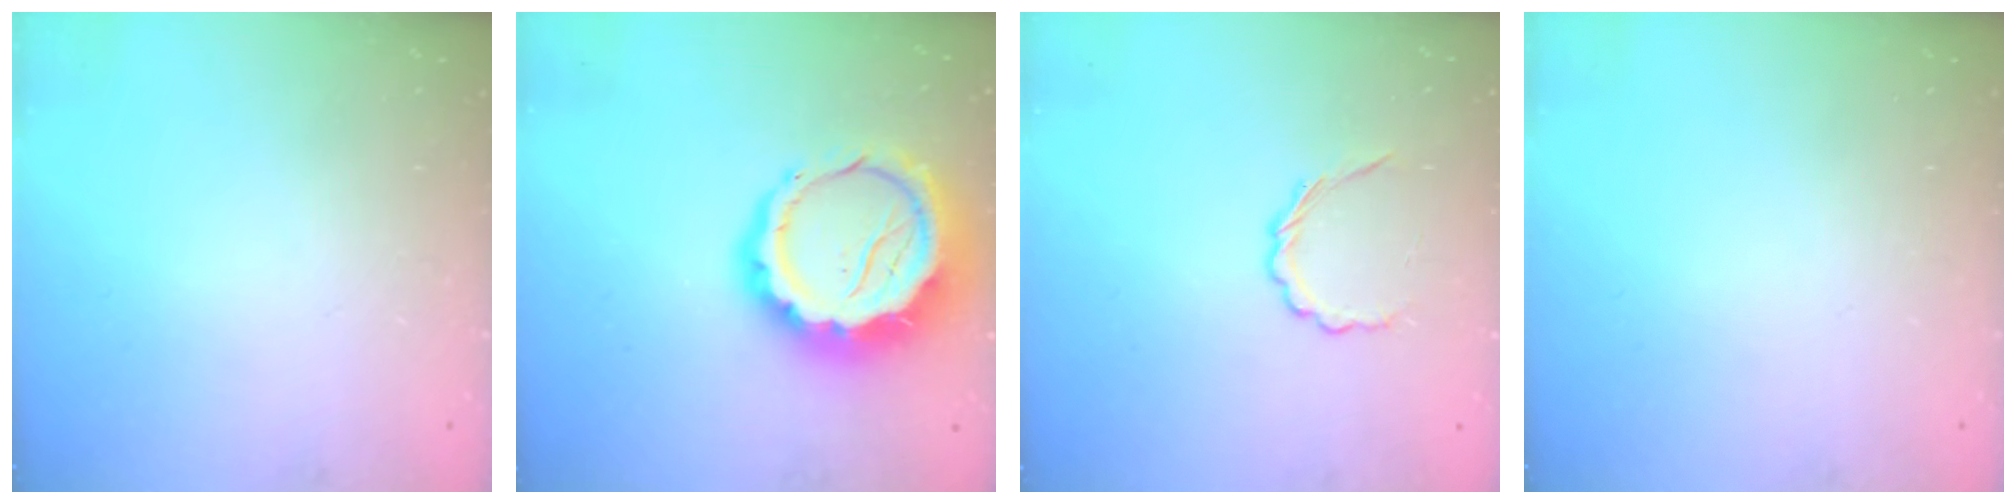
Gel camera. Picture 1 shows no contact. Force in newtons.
{"total": 15.2, "press": 14.8, "slide": 3.2}
{"total": 3.7, "press": 3.4, "slide": 1.2}
{"total": 0.0}